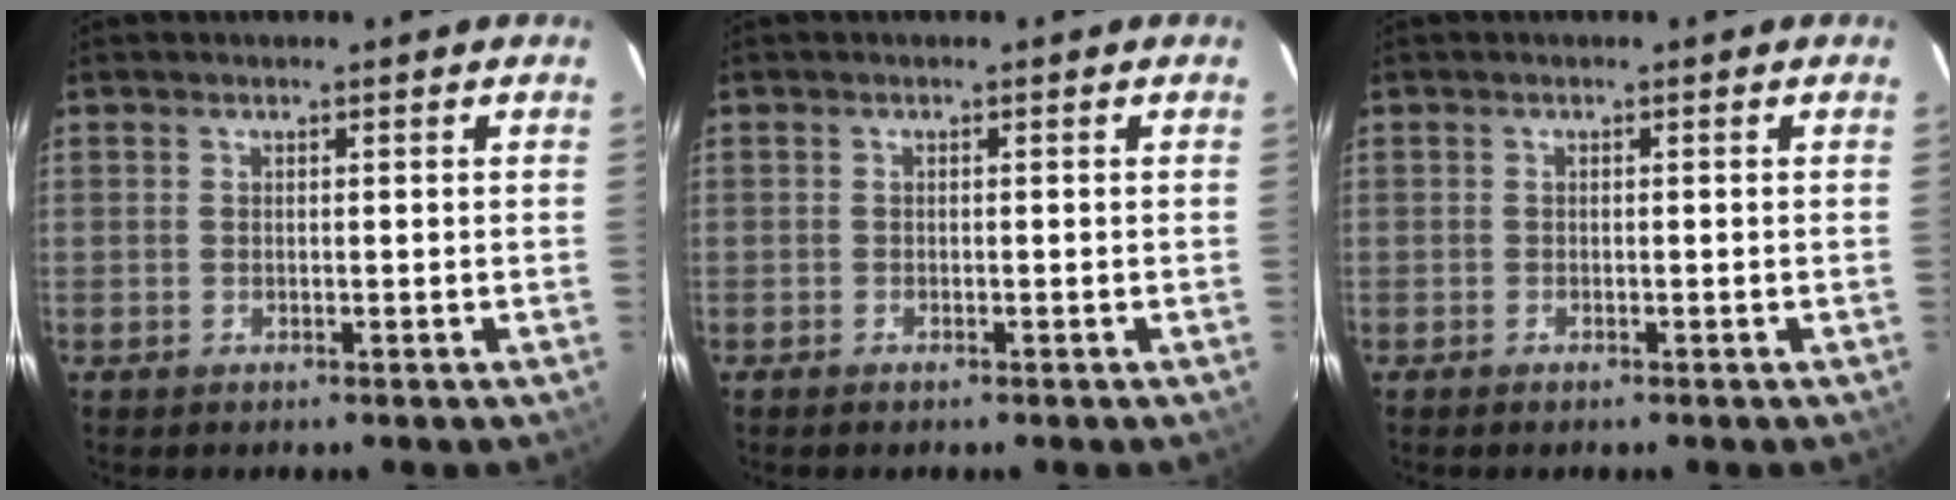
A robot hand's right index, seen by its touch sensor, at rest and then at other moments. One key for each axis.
{"total": 0.7, "fx": -0.6, "fy": 0.2, "fz": 0.3, "tx": -0.008, "ty": -0.001, "tz": -0.012}
{"total": 0.6, "fx": -0.5, "fy": 0.2, "fz": 0.2, "tx": -0.006, "ty": -0.001, "tz": -0.010}